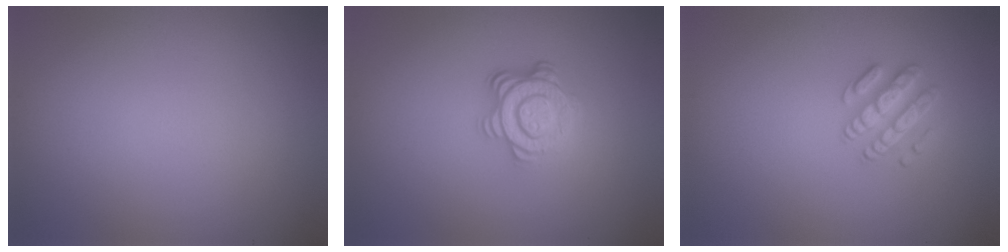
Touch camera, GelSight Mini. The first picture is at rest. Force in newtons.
{"total": 4.3, "press": 3.4, "slide": 2.7}
{"total": 2.5, "press": 2.5, "slide": 0.4}